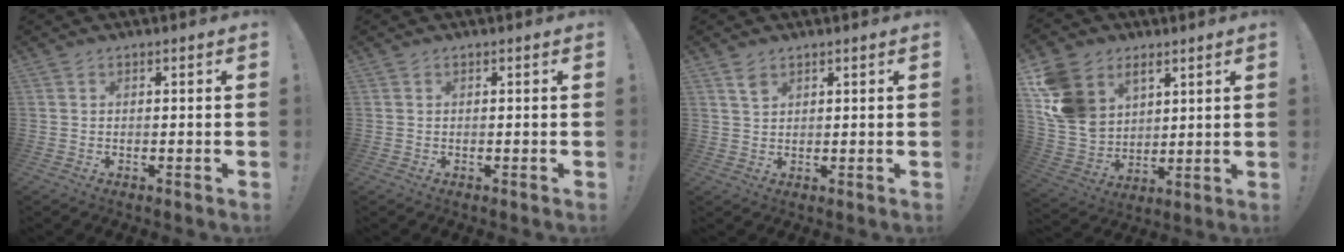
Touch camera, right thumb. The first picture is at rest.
{"total": 0.0}
{"total": 2.4, "force": [1.7, 1.4, 1.0], "torque": [-0.009, -0.009, 0.030]}
{"total": 15.6, "force": [7.5, 11.9, 6.9], "torque": [-0.152, -0.038, 0.149]}